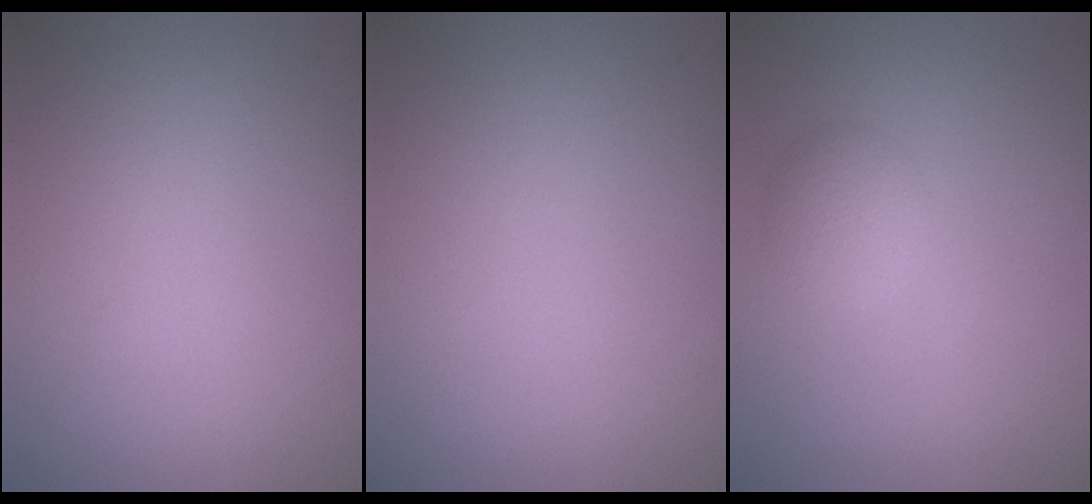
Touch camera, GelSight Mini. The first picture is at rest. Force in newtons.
{"total": 0.0}
{"total": 2.2, "press": 2.2, "slide": 0.1}